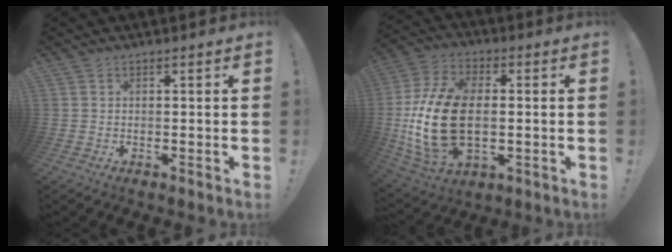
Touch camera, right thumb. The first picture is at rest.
{"total": 20.9, "force": [-1.3, 13.1, 16.2], "torque": [-0.328, 0.007, -0.010]}